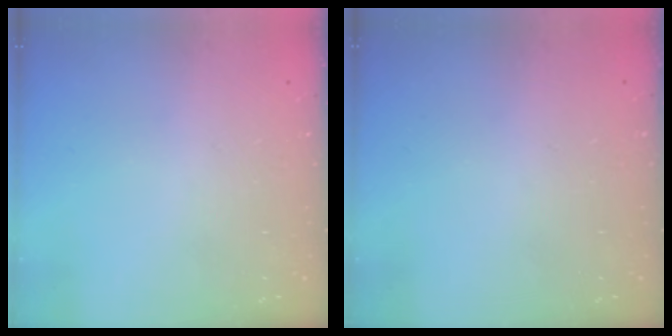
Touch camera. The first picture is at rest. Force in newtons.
{"total": 0.6, "press": 0.6, "slide": 0.2}